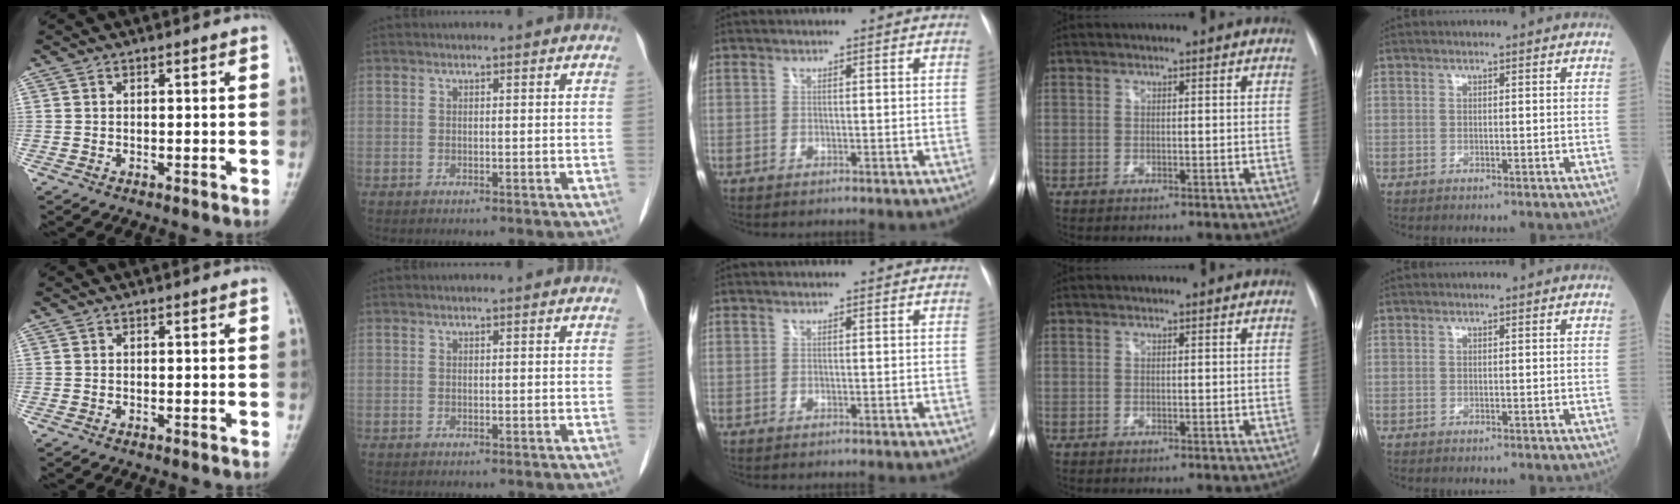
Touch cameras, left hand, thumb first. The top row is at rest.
{}